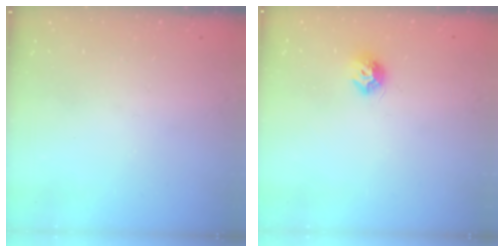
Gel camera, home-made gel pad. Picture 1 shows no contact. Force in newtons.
{"total": 7.0, "press": 6.9, "slide": 0.5}